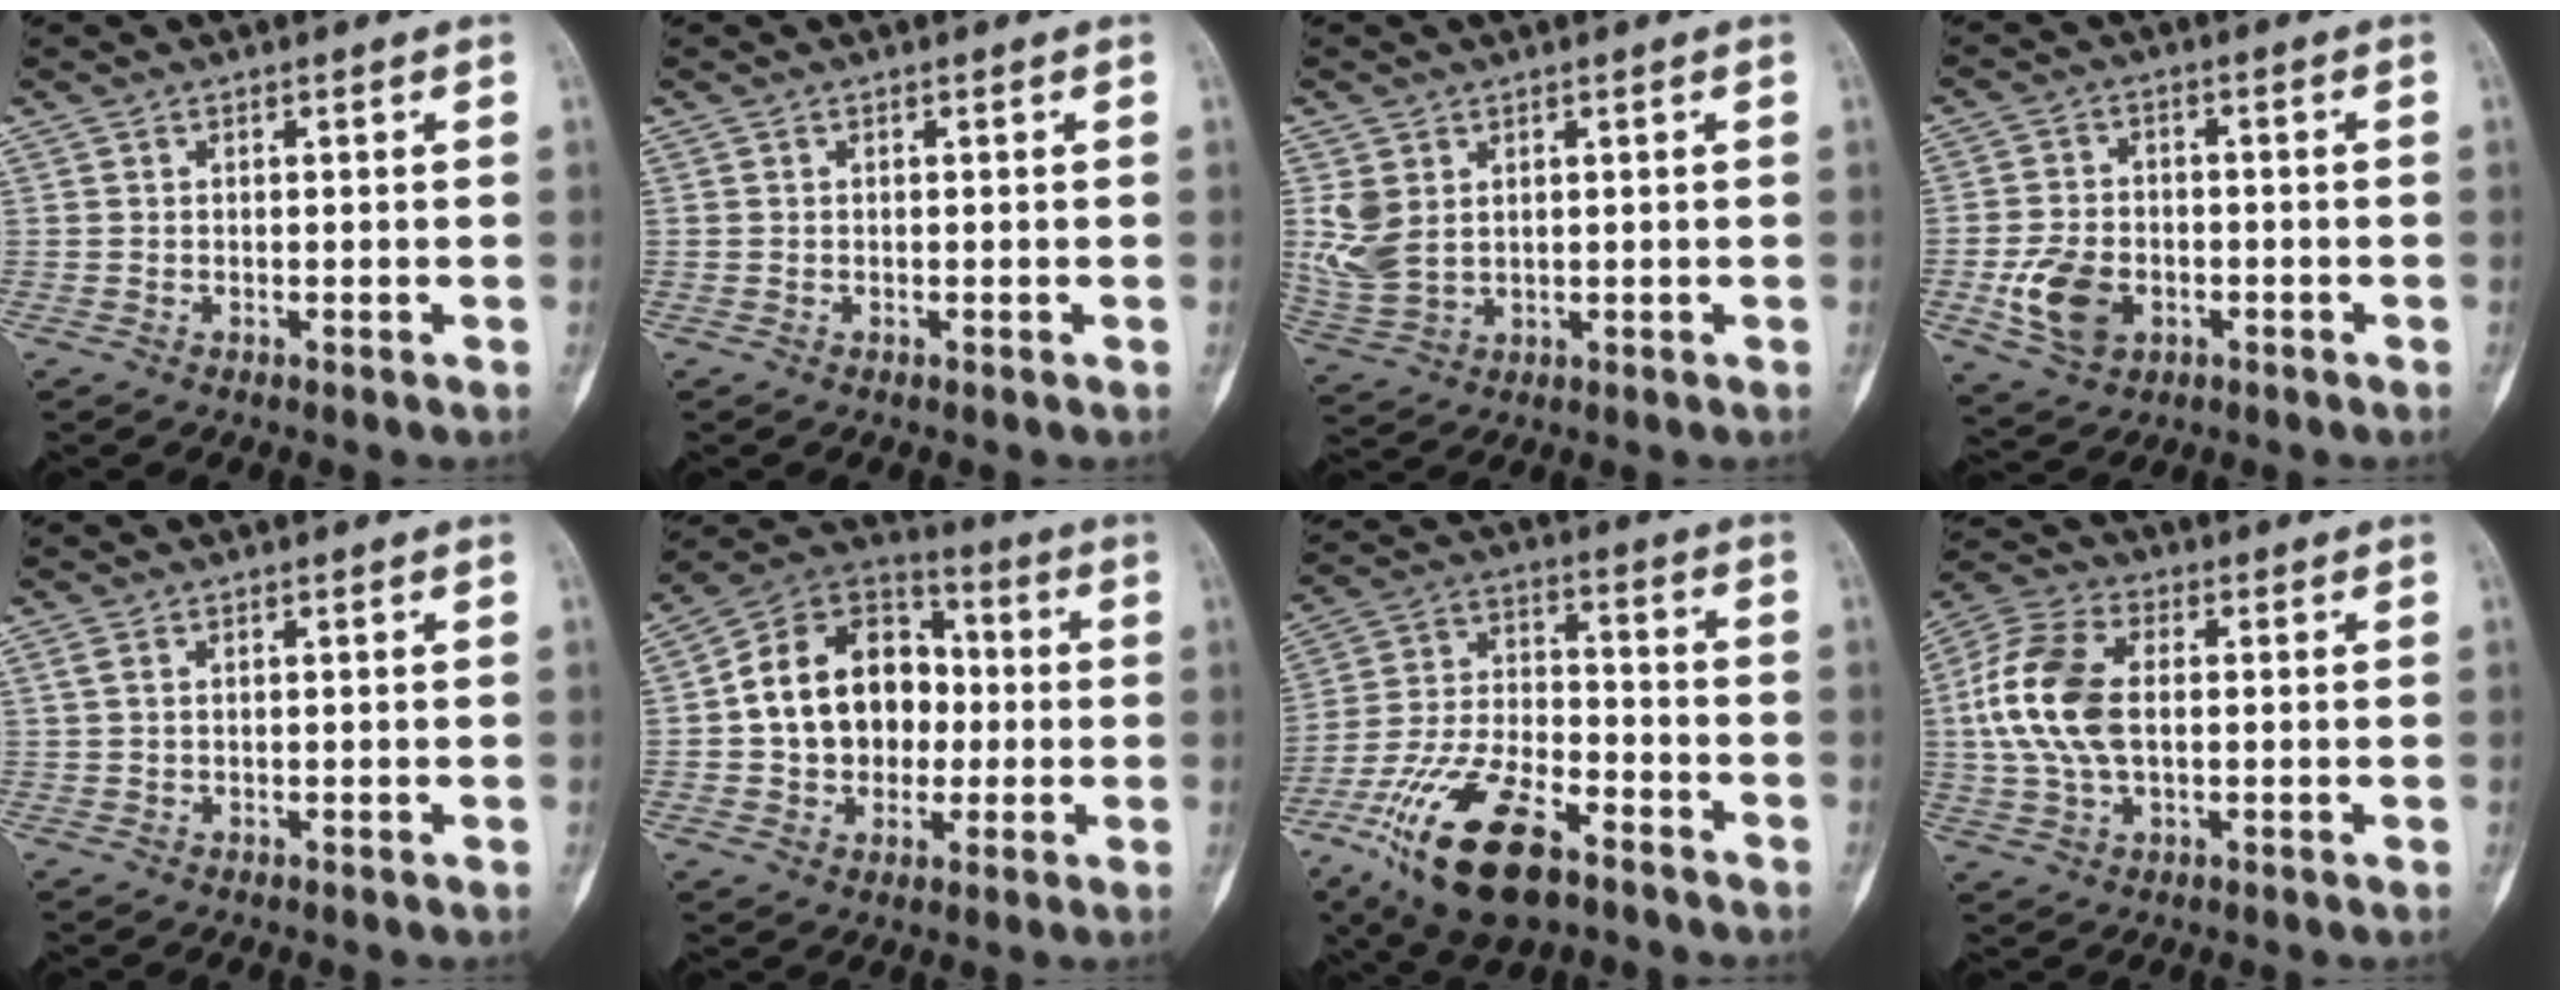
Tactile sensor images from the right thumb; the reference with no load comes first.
{"total": 0.0}
{"total": 6.8, "force": [1.8, 4.9, 4.4], "torque": [-0.095, -0.006, 0.053]}
{"total": 9.3, "force": [-2.7, 6.6, 6.0], "torque": [-0.101, 0.009, -0.044]}
{"total": 1.5, "force": [0.6, 0.8, 1.0], "torque": [-0.030, 0.006, 0.018]}
{"total": 17.8, "force": [0.0, 13.7, 11.2], "torque": [-0.140, 0.031, -0.003]}
{"total": 19.2, "force": [-11.0, 8.5, 13.3], "torque": [-0.257, 0.047, -0.198]}
{"total": 14.5, "force": [0.9, 8.7, 11.6], "torque": [-0.245, 0.018, 0.013]}